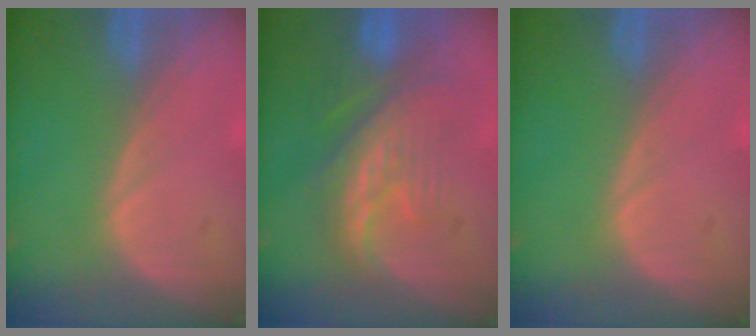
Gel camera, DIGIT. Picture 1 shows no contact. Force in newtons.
{"total": 8.7, "press": 8.3, "slide": 2.6}
{"total": 0.0}